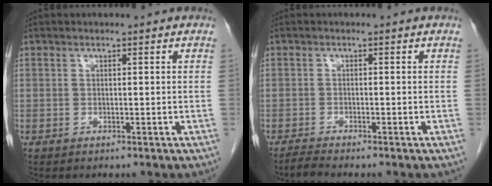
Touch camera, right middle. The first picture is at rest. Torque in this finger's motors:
{"motor_torque": [0.19, -0.13, 0.00, 0.01]}